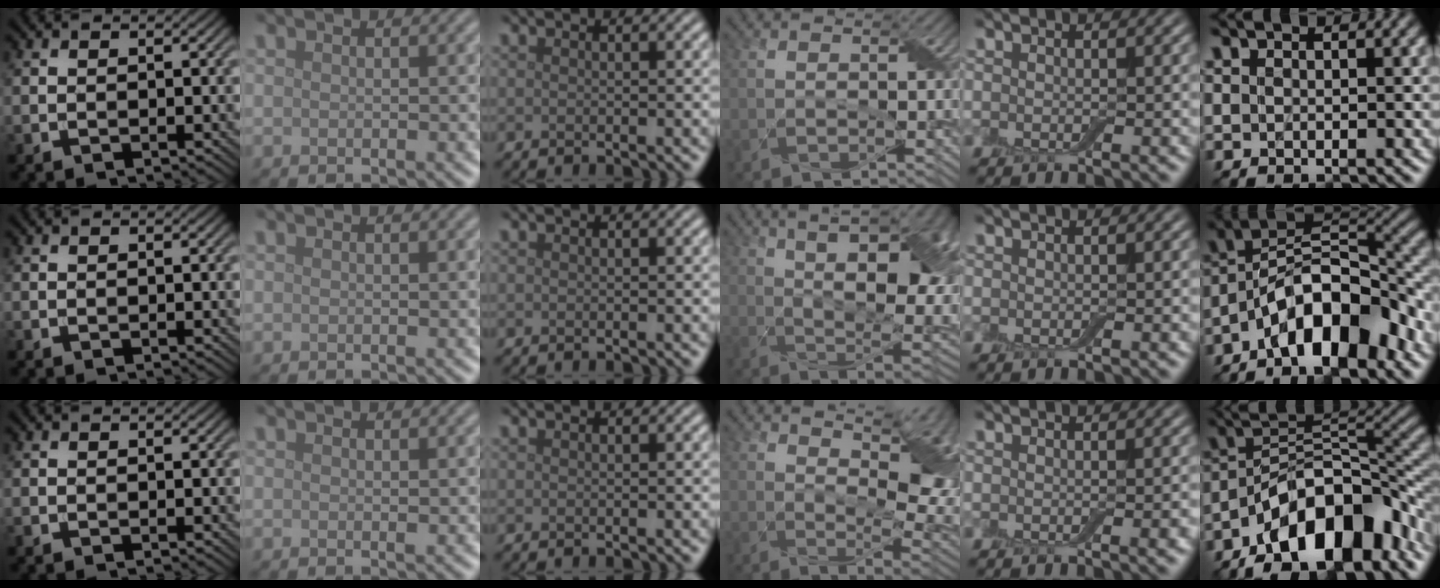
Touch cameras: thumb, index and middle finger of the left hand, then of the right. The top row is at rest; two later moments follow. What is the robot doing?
{"motion": "wrap", "object": "adhesive wrap"}